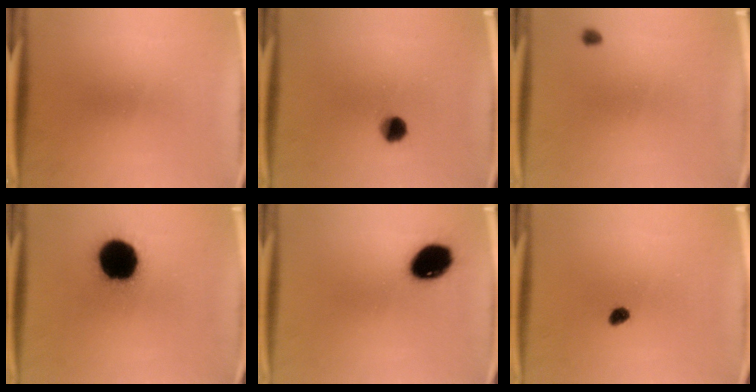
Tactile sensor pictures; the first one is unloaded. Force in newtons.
{"total": 4.1}
{"total": 0.9}
{"total": 19.9}
{"total": 12.9}
{"total": 2.0}